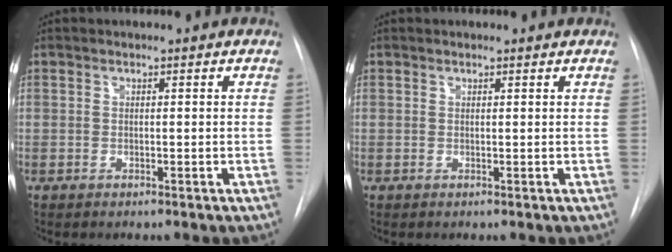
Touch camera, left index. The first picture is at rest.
{"total": 1.0, "force": [-0.9, -0.2, -0.3], "torque": [0.000, 0.000, -0.018]}